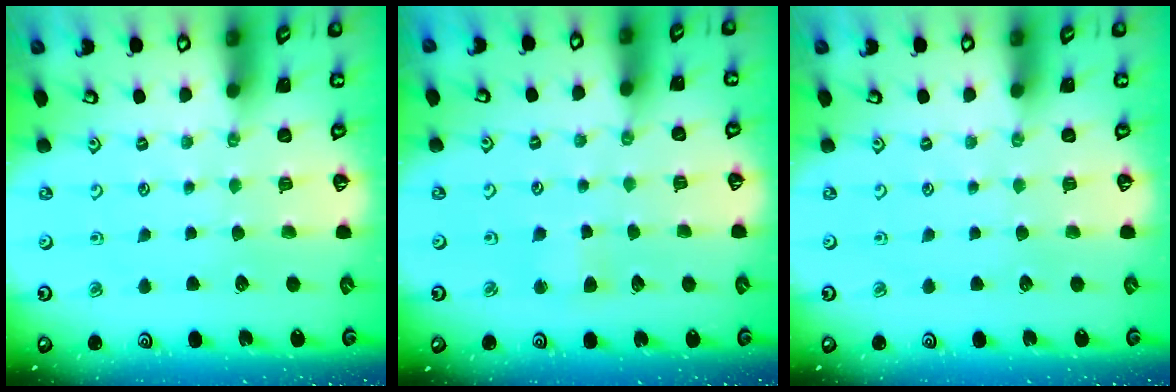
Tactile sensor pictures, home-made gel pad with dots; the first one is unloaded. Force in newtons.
{"total": 2.8, "press": 2.8, "slide": 0.3}
{"total": 0.0}